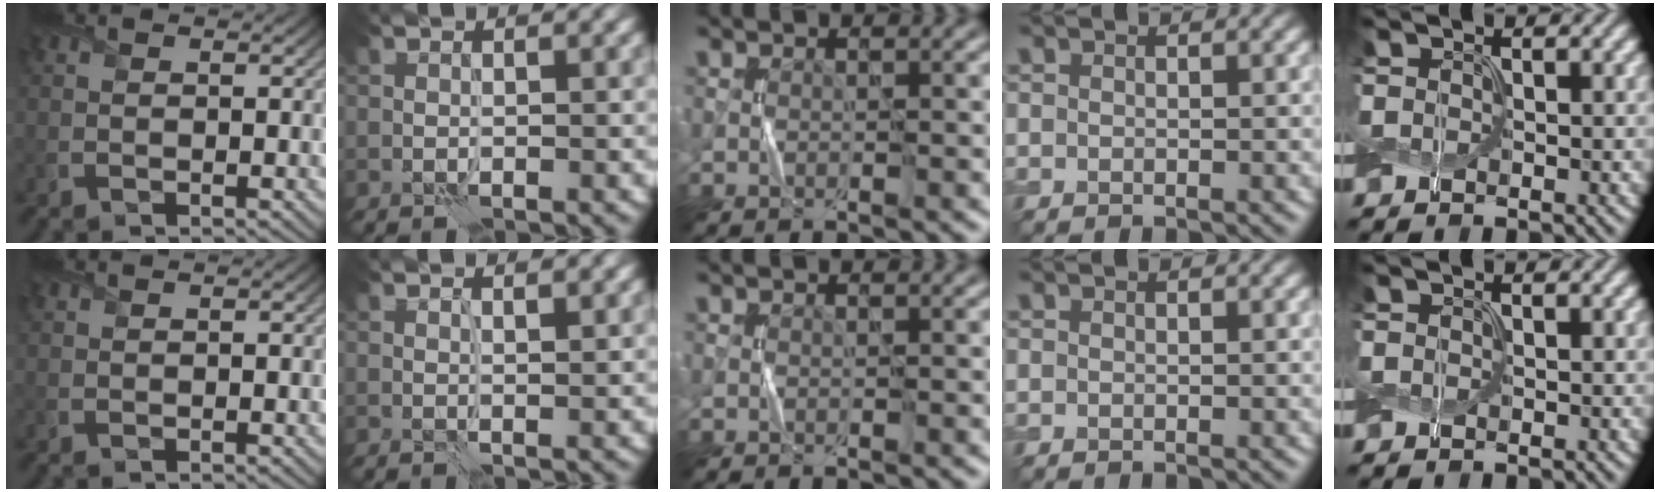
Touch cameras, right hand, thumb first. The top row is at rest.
{"thumb": {"total": 0.5, "force": [0.5, 0.0, 0.1], "torque": [-0.005, 0.002, 0.013]}, "index": {"total": 1.0, "force": [0.8, 0.0, 0.6], "torque": [-0.010, -0.002, 0.017]}}